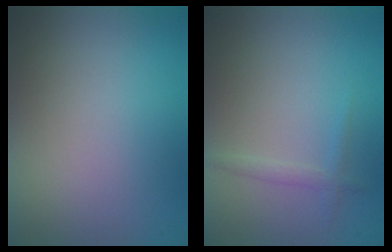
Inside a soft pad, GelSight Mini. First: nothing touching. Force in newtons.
{"total": 1.2, "press": 1.2, "slide": 0.1}